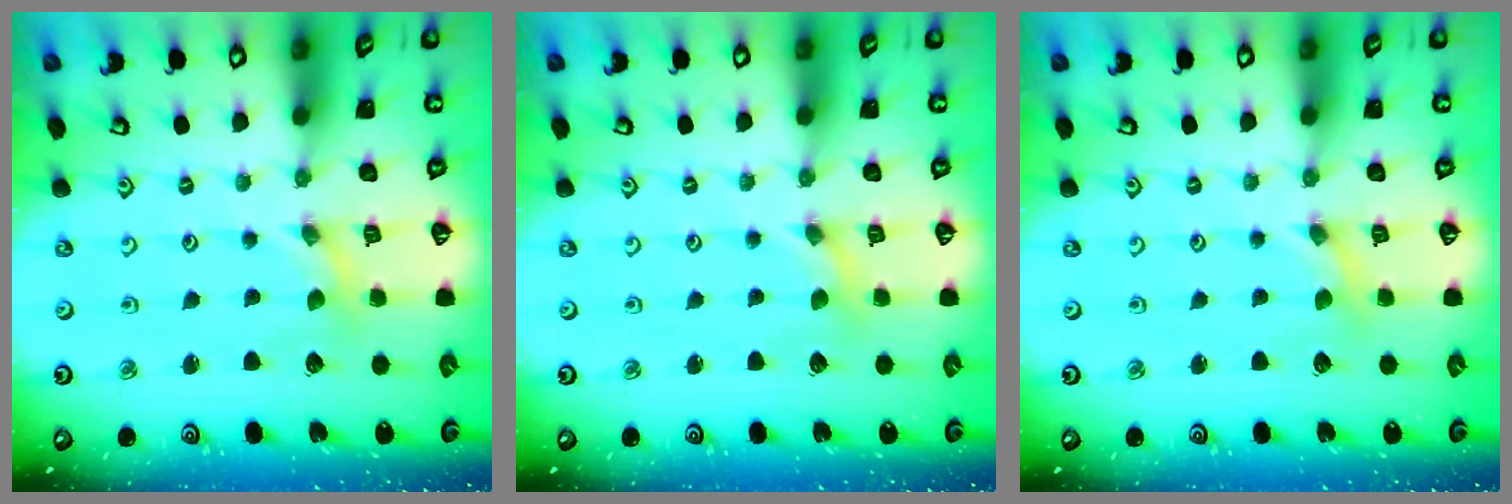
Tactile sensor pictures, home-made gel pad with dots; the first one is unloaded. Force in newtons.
{"total": 0.8, "press": 0.8, "slide": 0.1}
{"total": 0.8, "press": 0.8, "slide": 0.1}